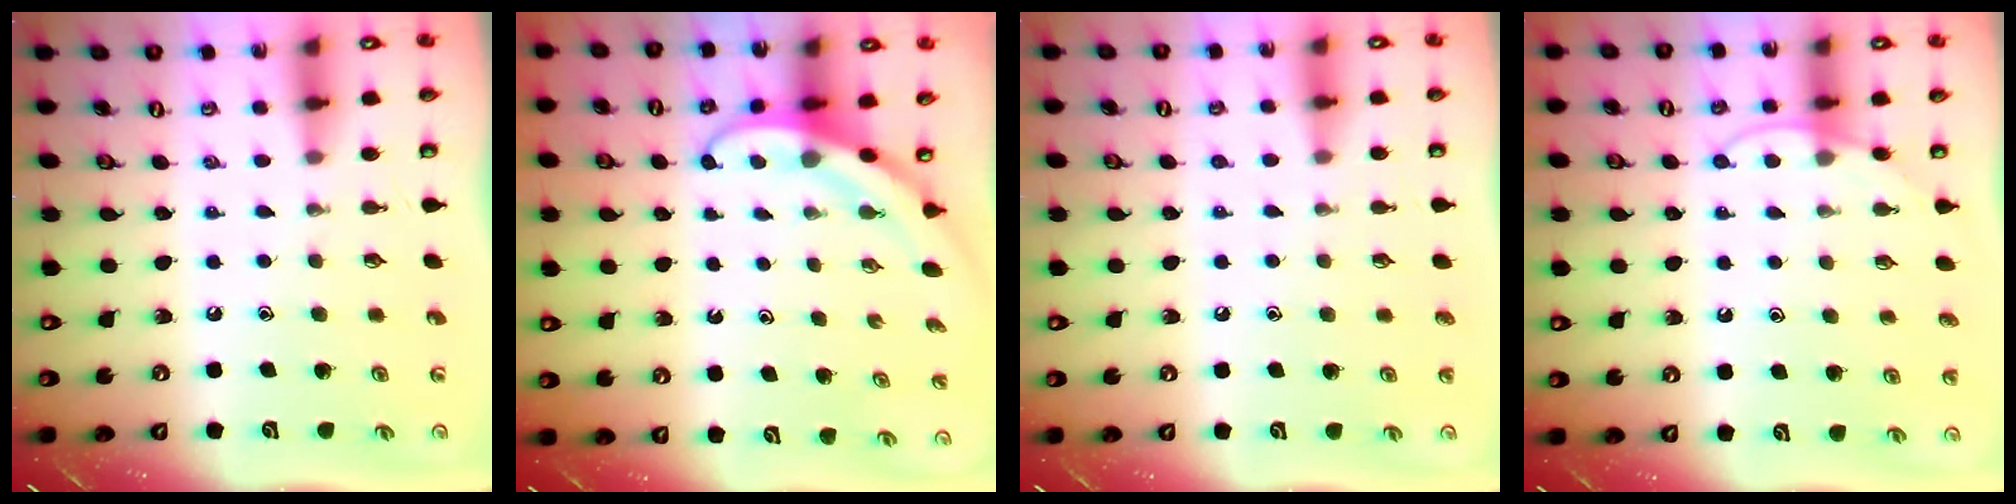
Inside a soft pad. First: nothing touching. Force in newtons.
{"total": 3.7, "press": 3.7, "slide": 0.4}
{"total": 1.7, "press": 1.7, "slide": 0.1}
{"total": 6.2, "press": 6.1, "slide": 0.7}